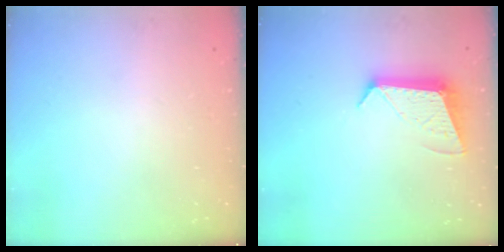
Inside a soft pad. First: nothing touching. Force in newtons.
{"total": 10.0, "press": 10.0, "slide": 0.2}